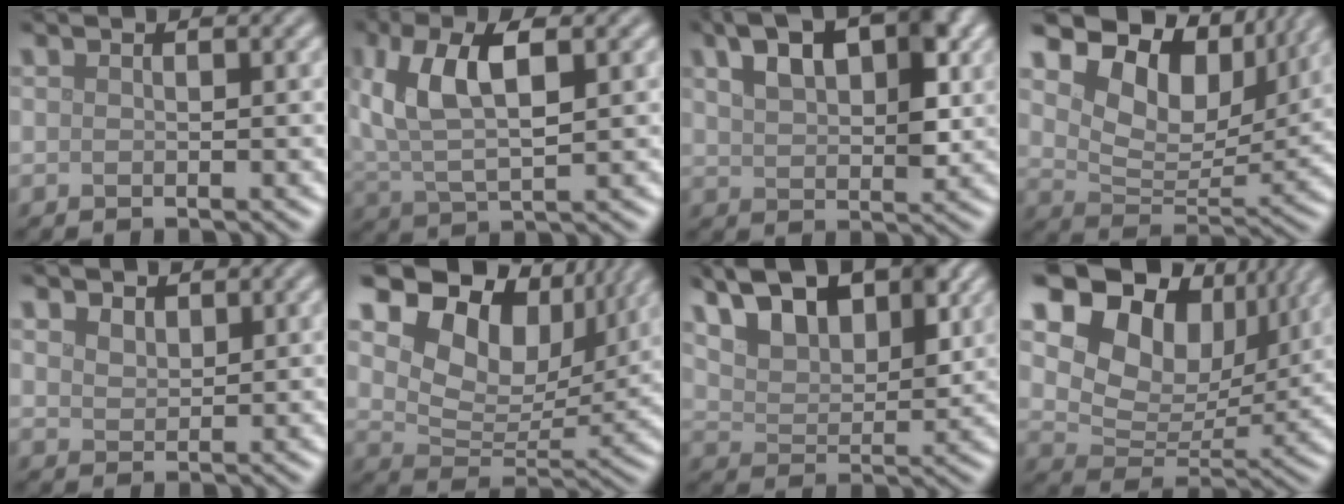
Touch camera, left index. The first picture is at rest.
{"total": 7.8, "force": [2.4, 3.4, 6.5], "torque": [-0.135, 0.013, 0.039]}
{"total": 8.7, "force": [3.5, 4.4, 6.6], "torque": [-0.108, 0.018, 0.054]}
{"total": 10.6, "force": [6.5, 5.9, 5.9], "torque": [-0.111, -0.003, 0.113]}
{"total": 1.9, "force": [1.4, 1.1, 0.6], "torque": [-0.019, -0.001, 0.028]}
{"total": 11.9, "force": [6.9, 7.1, 6.5], "torque": [-0.122, 0.005, 0.120]}
{"total": 11.2, "force": [6.6, 5.9, 6.8], "torque": [-0.124, 0.028, 0.097]}
{"total": 13.3, "force": [7.4, 8.5, 7.2], "torque": [-0.142, 0.023, 0.129]}